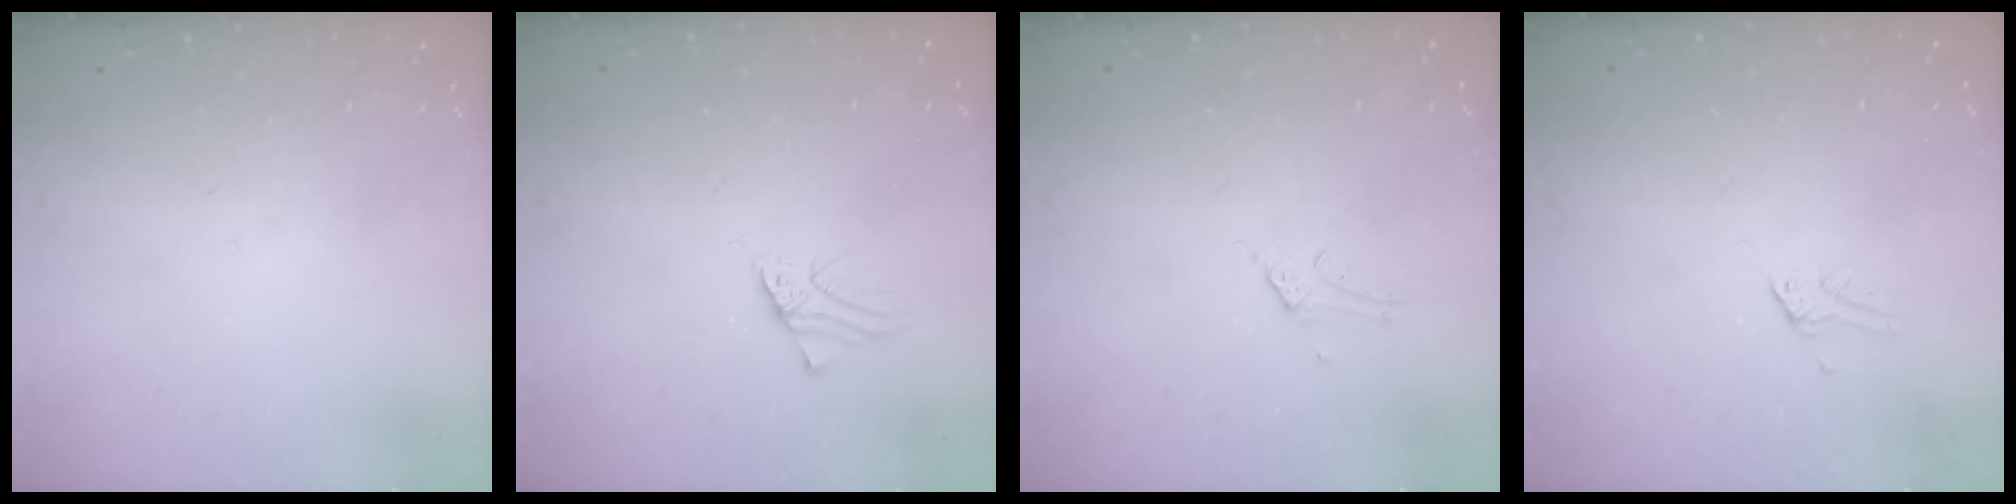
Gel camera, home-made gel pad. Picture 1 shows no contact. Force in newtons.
{"total": 1.4, "press": 1.3, "slide": 0.1}
{"total": 3.0, "press": 3.0, "slide": 0.3}
{"total": 0.0}